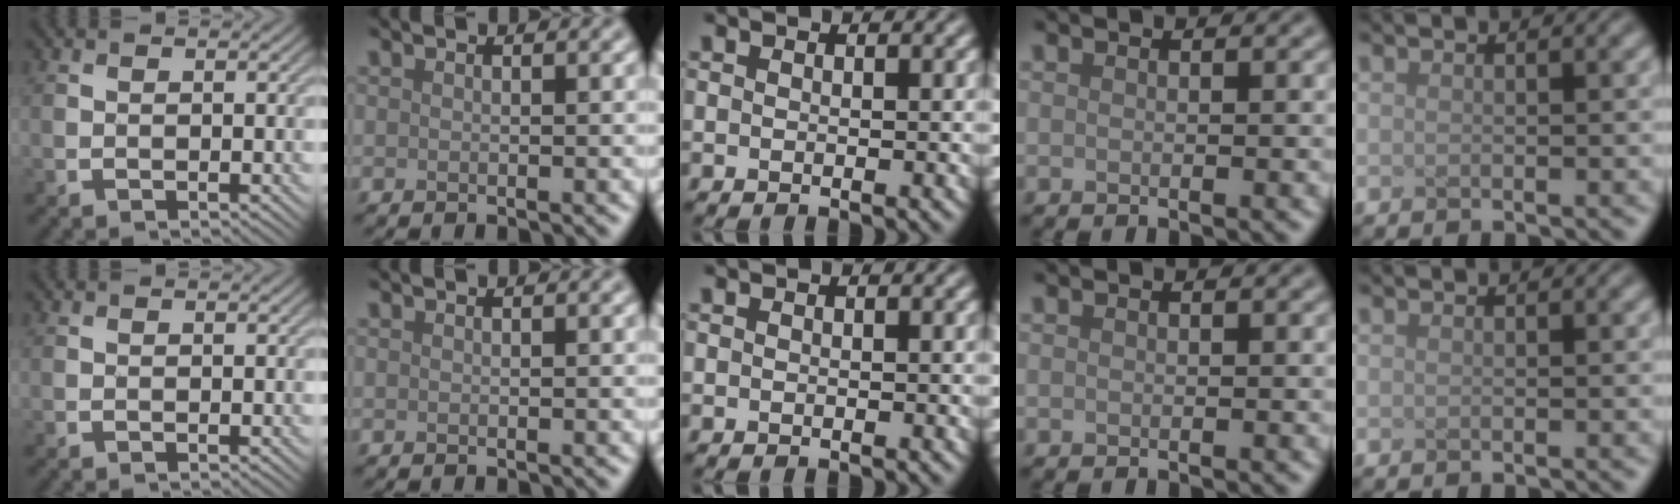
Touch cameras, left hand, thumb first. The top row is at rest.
{}